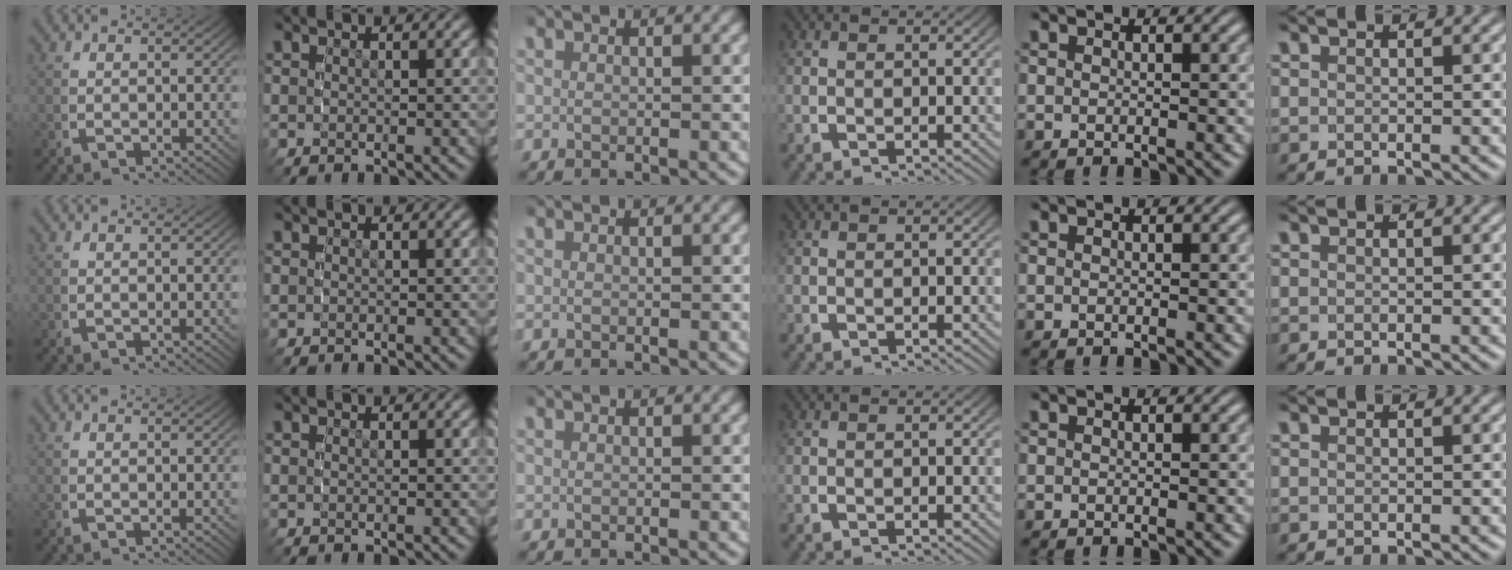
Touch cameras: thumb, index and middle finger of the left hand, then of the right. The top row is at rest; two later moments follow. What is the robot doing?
{"motion": "reach", "object": "string"}